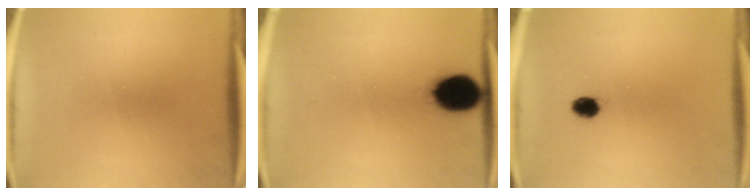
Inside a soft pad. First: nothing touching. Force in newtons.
{"total": 11.3}
{"total": 2.9}